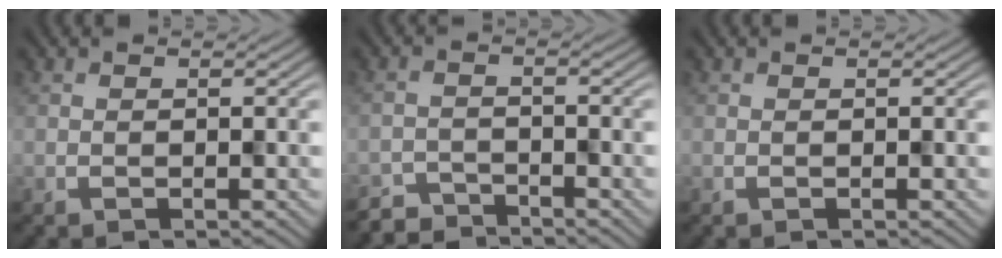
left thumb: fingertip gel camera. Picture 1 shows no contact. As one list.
[{"total": 3.2, "force": [-3.1, 0.6, -0.2], "torque": [0.010, 0.000, -0.057]}, {"total": 0.0}]